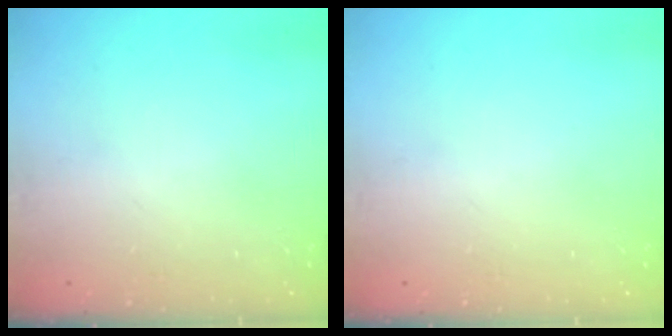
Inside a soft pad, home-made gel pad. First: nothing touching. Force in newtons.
{"total": 0.0}